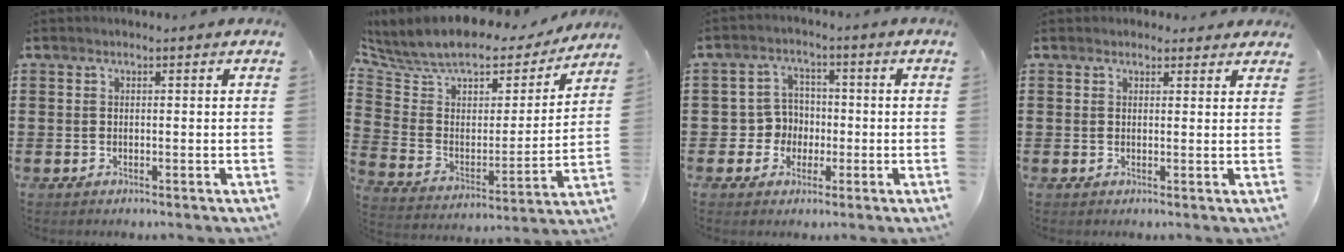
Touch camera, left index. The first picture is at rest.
{"total": 8.7, "force": [7.4, 3.4, 3.1], "torque": [-0.094, -0.052, 0.124]}
{"total": 4.9, "force": [-0.8, 4.6, 1.3], "torque": [-0.041, 0.013, -0.016]}
{"total": 1.7, "force": [1.5, 0.9, 0.1], "torque": [0.002, 0.004, 0.027]}